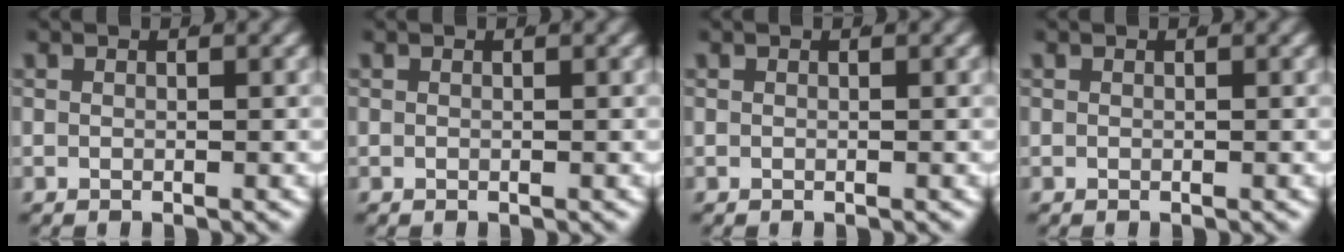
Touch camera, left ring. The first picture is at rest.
{"total": 0.0}
{"total": 0.0}
{"total": 0.0}